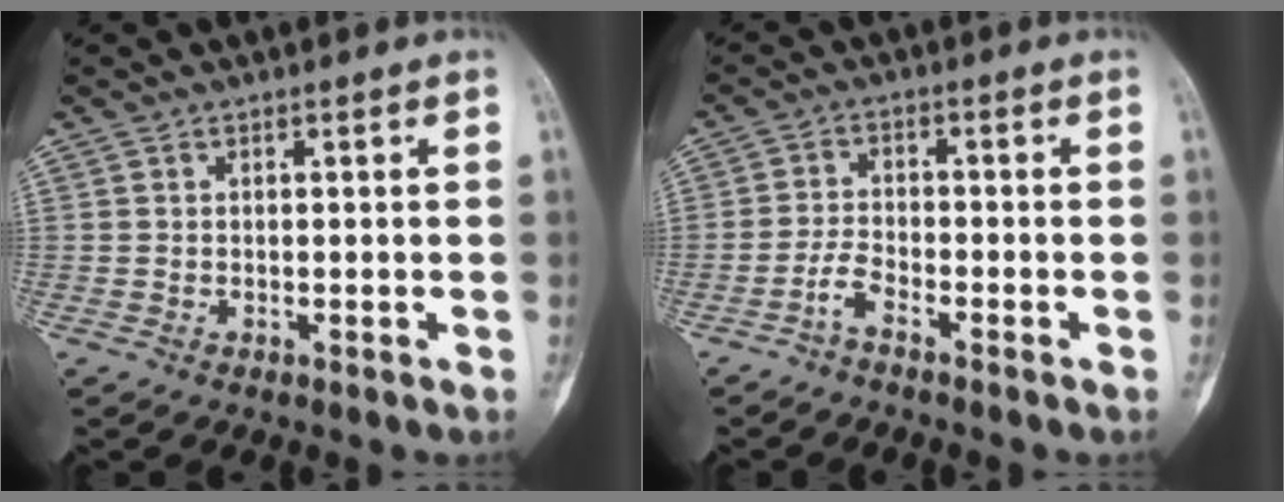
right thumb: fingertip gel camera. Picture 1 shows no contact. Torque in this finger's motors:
{"motor_torque": [-0.11, 0.00, 0.25, -0.21, -0.08]}